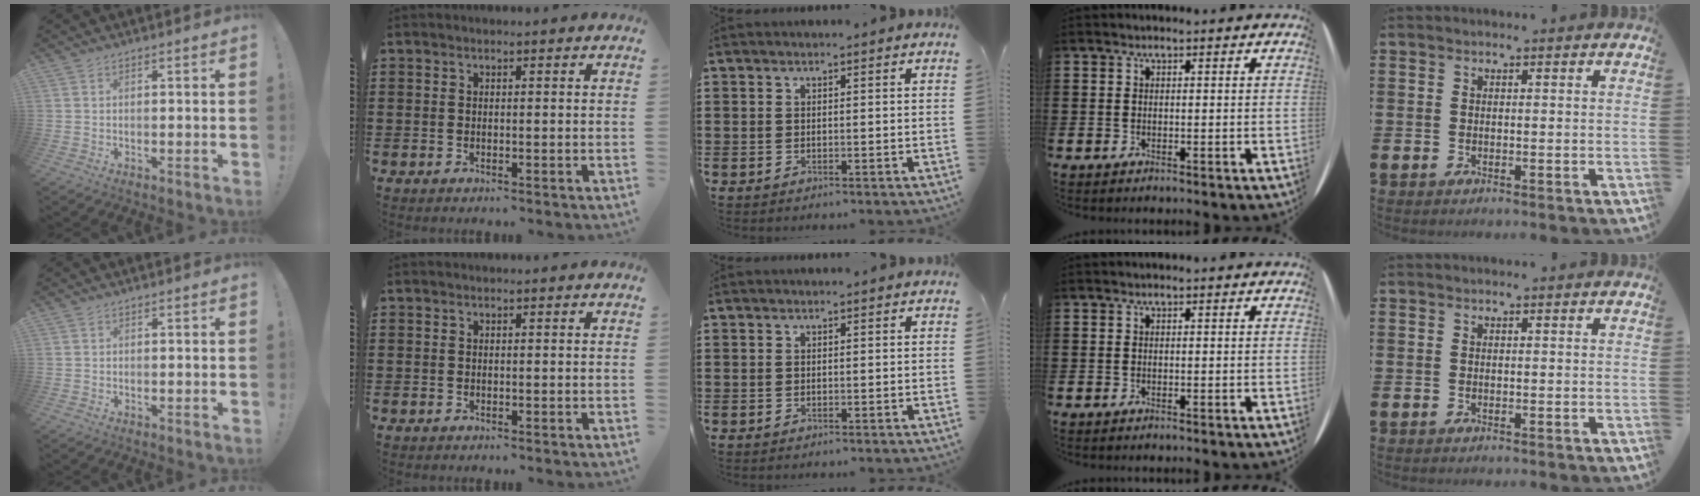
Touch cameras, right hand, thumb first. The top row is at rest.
{"thumb": {"total": 0.7, "force": [0.1, 0.6, -0.2], "torque": [0.006, 0.000, 0.002]}}